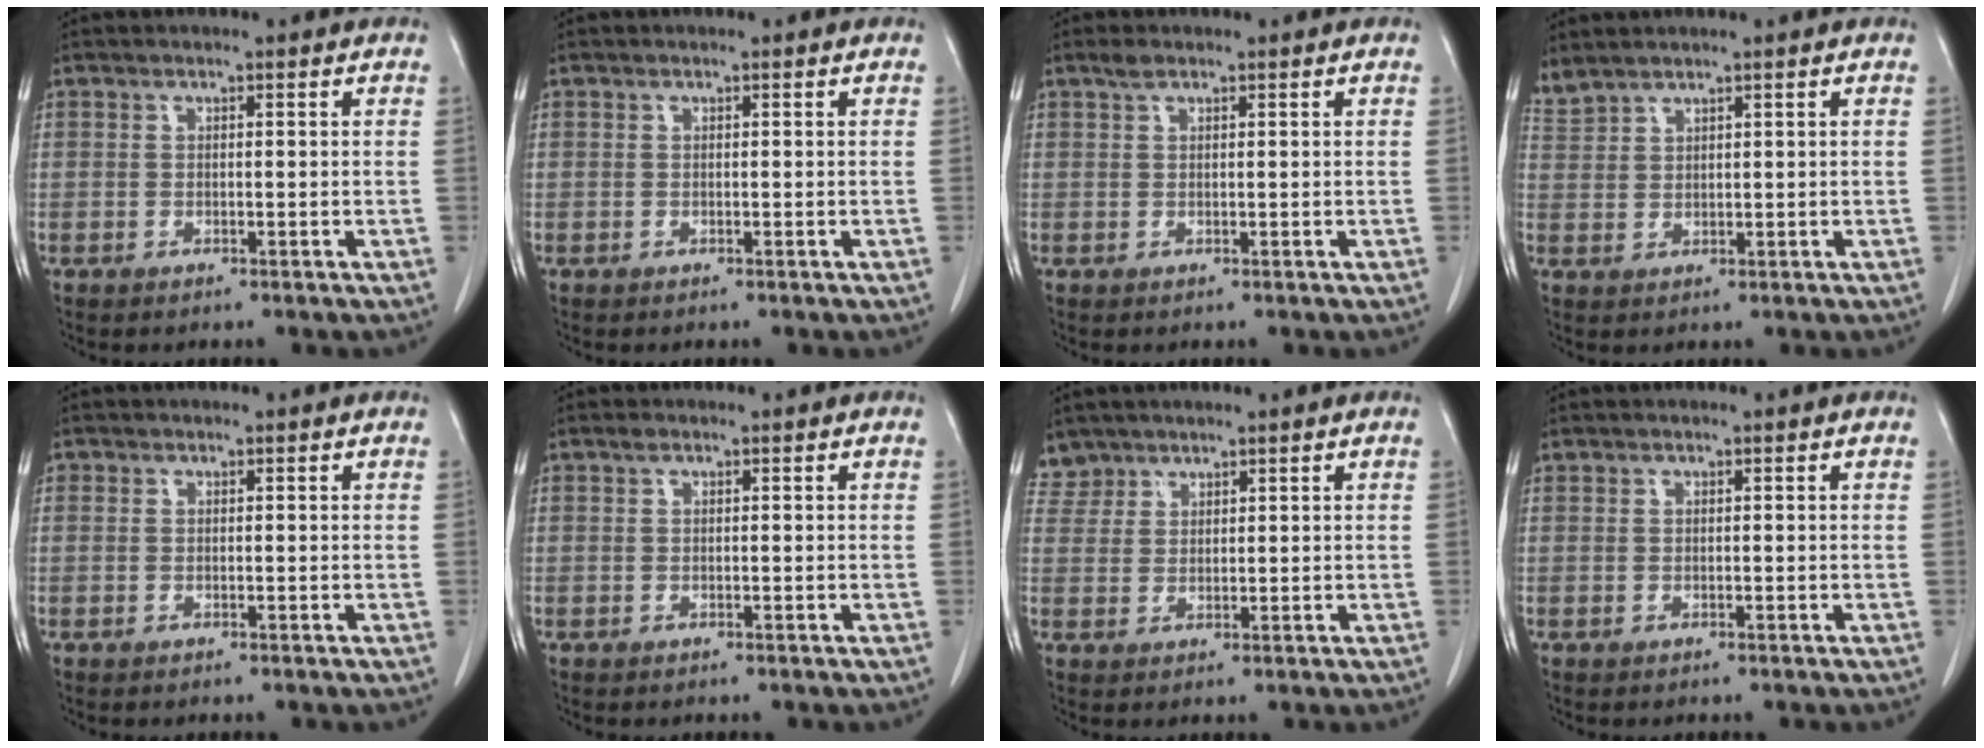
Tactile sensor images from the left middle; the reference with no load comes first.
{"total": 0.0}
{"total": 1.2, "force": [0.9, 0.4, 0.7], "torque": [-0.018, 0.007, 0.019]}
{"total": 2.4, "force": [2.4, 0.0, 0.3], "torque": [-0.016, 0.014, 0.059]}
{"total": 0.0}
{"total": 0.5, "force": [0.4, 0.1, 0.3], "torque": [-0.011, 0.003, 0.007]}
{"total": 3.3, "force": [2.9, 1.6, -0.5], "torque": [0.017, 0.008, 0.058]}
{"total": 0.0}